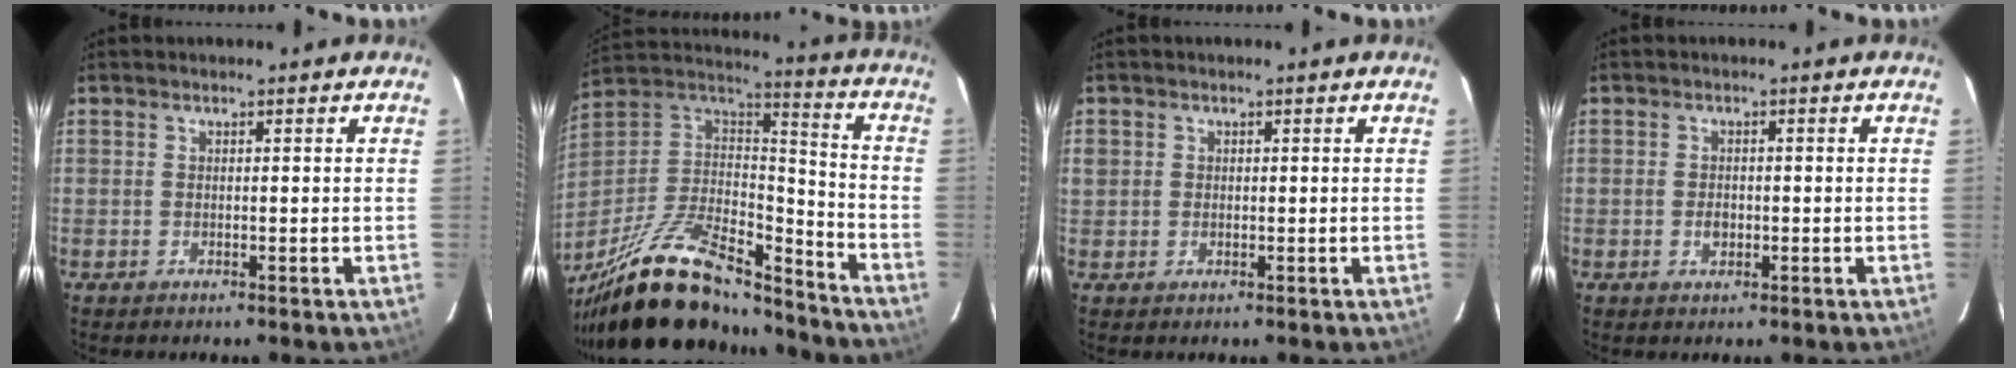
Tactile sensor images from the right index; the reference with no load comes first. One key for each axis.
{"total": 29.2, "fx": -21.3, "fy": 11.0, "fz": 16.7, "tx": -0.321, "ty": -0.009, "tz": -0.340}
{"total": 0.8, "fx": -0.1, "fy": 0.7, "fz": 0.3, "tx": -0.004, "ty": -0.001, "tz": -0.003}
{"total": 2.1, "fx": -0.5, "fy": 1.5, "fz": 1.3, "tx": -0.024, "ty": 0.001, "tz": -0.009}